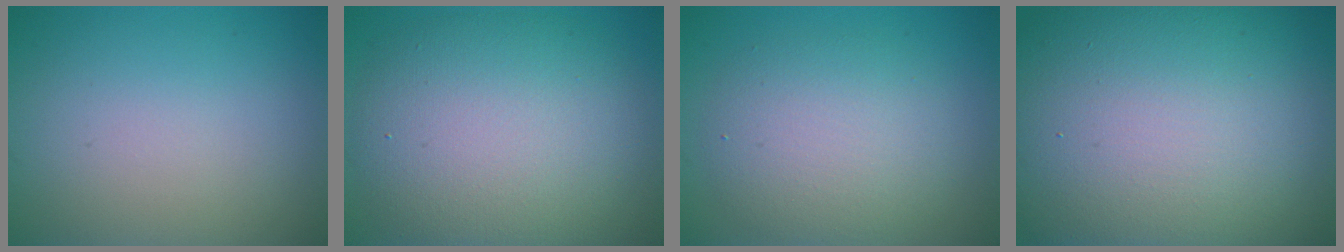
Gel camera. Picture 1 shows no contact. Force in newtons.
{"total": 10.4, "press": 10.4, "slide": 0.6}
{"total": 4.8, "press": 4.8, "slide": 0.1}
{"total": 21.2, "press": 21.1, "slide": 1.4}